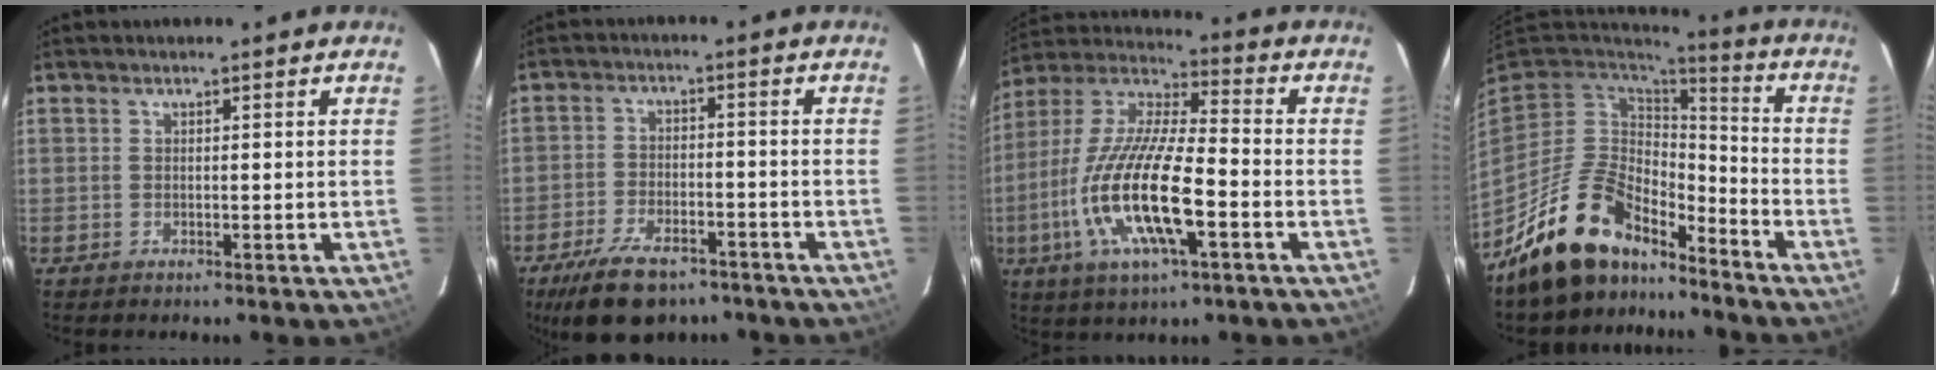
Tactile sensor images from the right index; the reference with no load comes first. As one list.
[{"total": 12.9, "force": [-9.2, 6.0, 6.9], "torque": [-0.155, -0.009, -0.151]}, {"total": 19.8, "force": [-6.3, 5.3, 18.0], "torque": [-0.366, -0.021, -0.124]}, {"total": 16.5, "force": [-12.9, 7.4, 6.9], "torque": [-0.161, 0.011, -0.220]}]